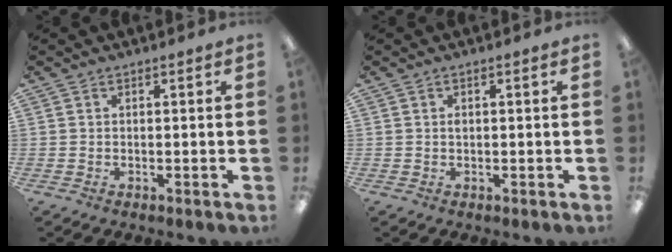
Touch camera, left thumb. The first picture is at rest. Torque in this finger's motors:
{"motor_torque": [0.11, 0.01, 0.01, 0.27, 0.05]}